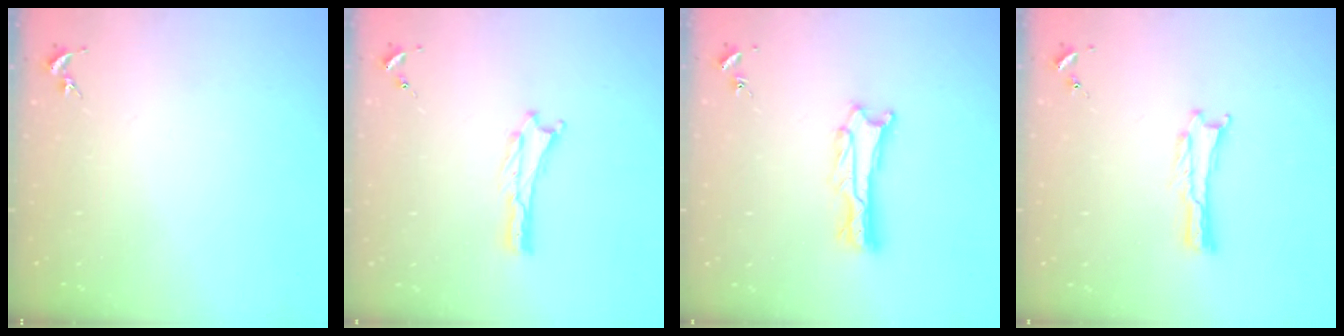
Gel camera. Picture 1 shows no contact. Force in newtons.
{"total": 0.0}
{"total": 1.8, "press": 1.8, "slide": 0.2}
{"total": 0.0}